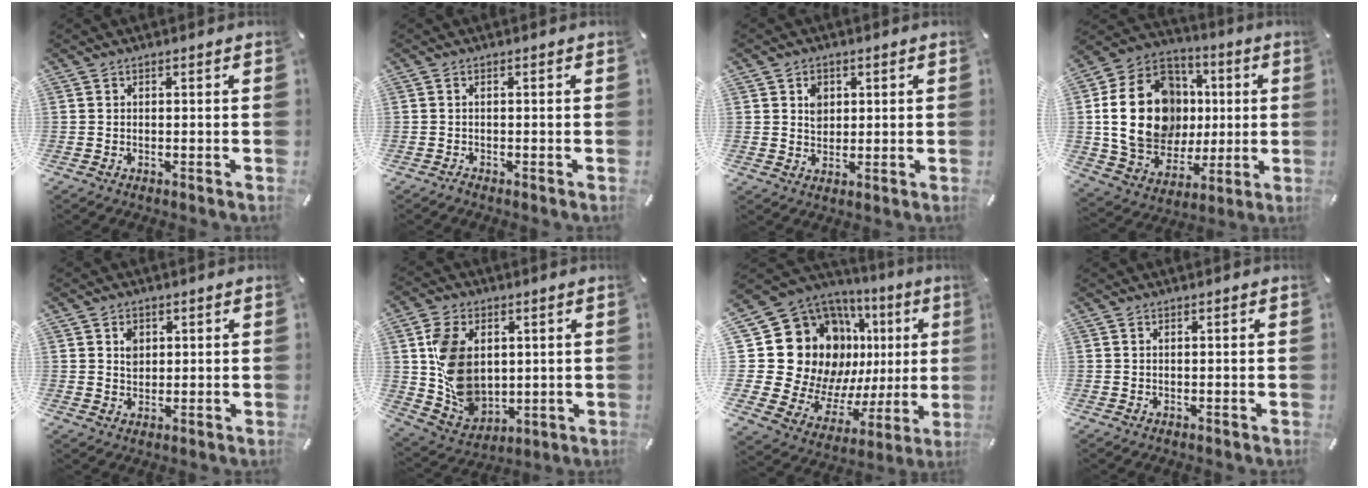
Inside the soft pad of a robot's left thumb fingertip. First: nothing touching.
{"total": 0.5, "force": [-0.4, 0.1, 0.4], "torque": [-0.009, -0.002, -0.007]}
{"total": 4.0, "force": [1.2, 3.5, 1.5], "torque": [-0.013, -0.002, 0.016]}
{"total": 23.0, "force": [1.5, 18.3, 13.8], "torque": [-0.265, 0.011, 0.042]}
{"total": 3.2, "force": [1.0, 2.8, 1.3], "torque": [-0.007, -0.005, 0.013]}
{"total": 13.2, "force": [2.8, 10.4, 7.6], "torque": [-0.163, 0.000, 0.057]}
{"total": 25.6, "force": [7.6, 18.7, 15.8], "torque": [-0.264, -0.097, 0.187]}
{"total": 0.0}